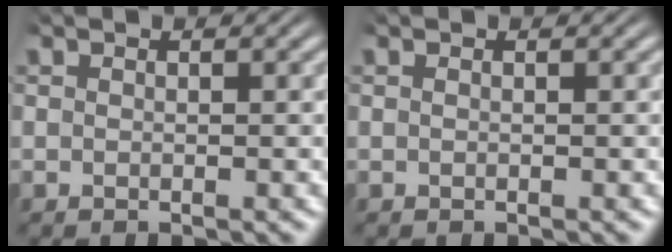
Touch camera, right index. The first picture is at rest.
{"total": 0.0}